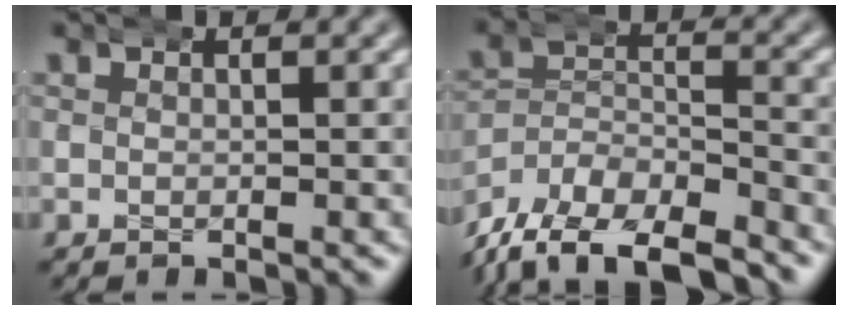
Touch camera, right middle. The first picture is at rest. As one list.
[{"total": 11.5, "force": [-8.4, 6.8, 3.9], "torque": [-0.073, -0.037, -0.141]}]